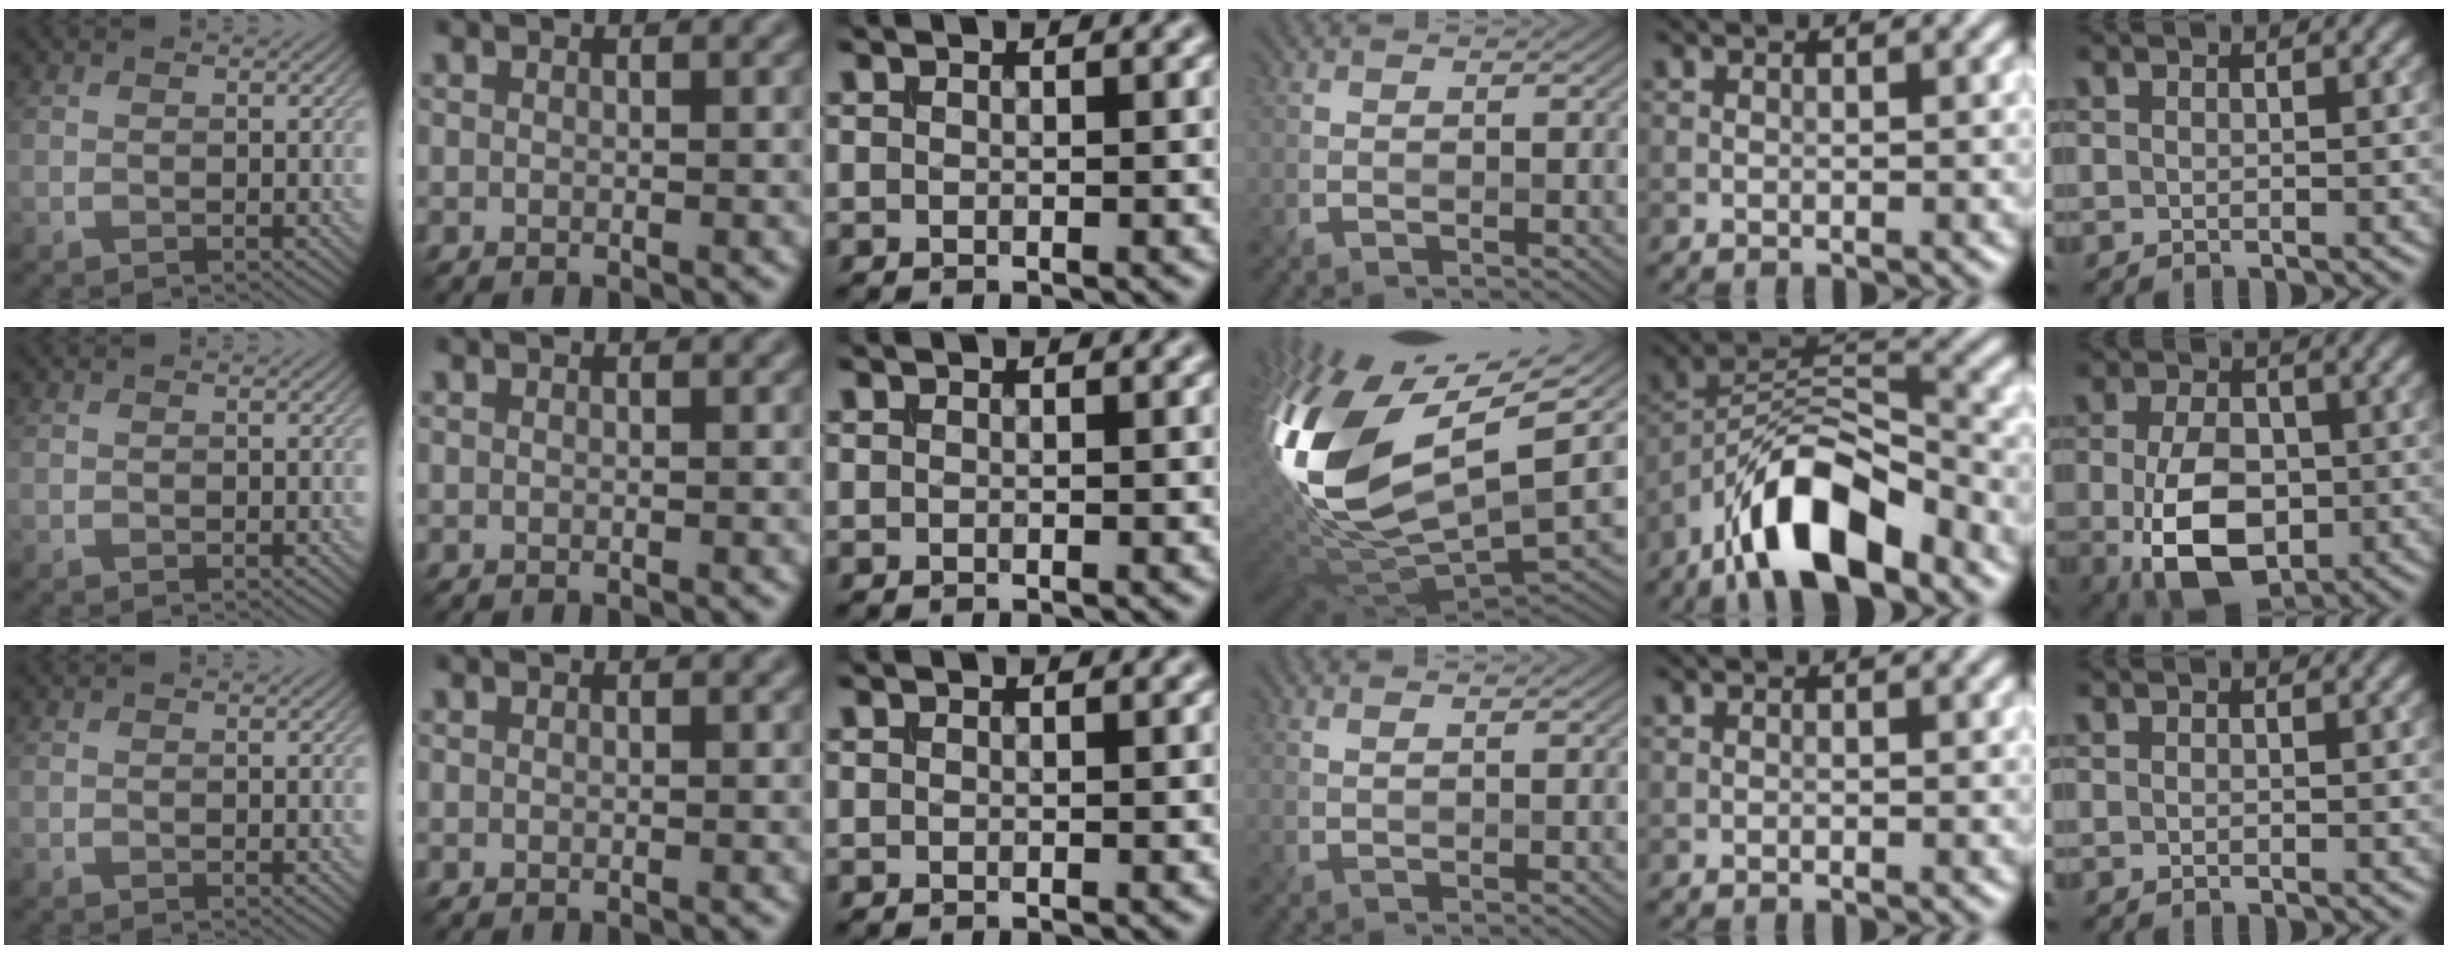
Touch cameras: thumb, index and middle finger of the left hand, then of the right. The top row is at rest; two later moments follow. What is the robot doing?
{"motion": "insert", "object": "bucket"}